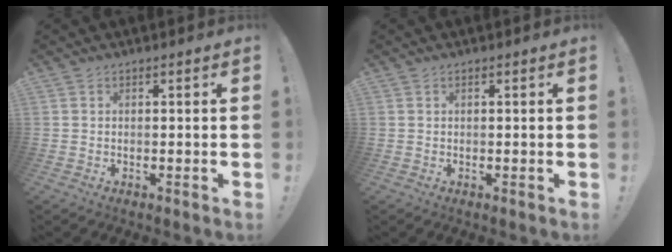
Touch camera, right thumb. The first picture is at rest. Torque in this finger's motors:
{"motor_torque": [0.01, 0.09, -0.11, -0.07, 0.07]}